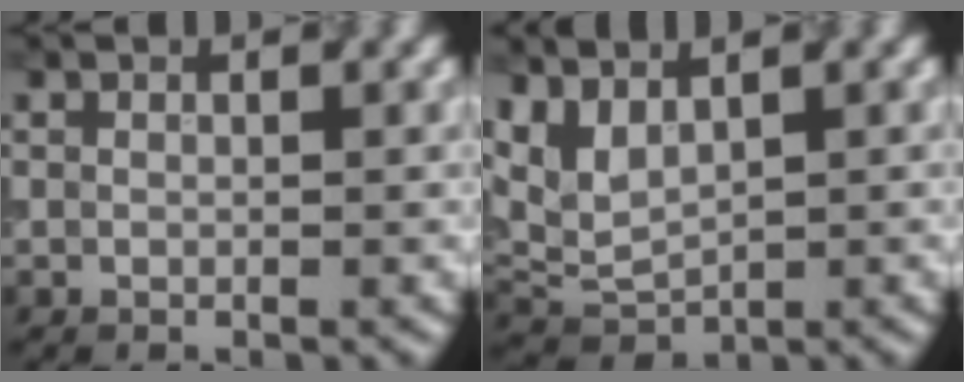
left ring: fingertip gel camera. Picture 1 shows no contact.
{"total": 3.6, "force": [1.9, 1.8, 2.6], "torque": [-0.064, 0.000, 0.046]}